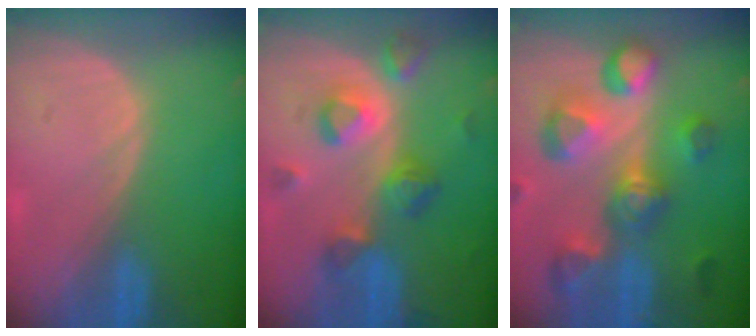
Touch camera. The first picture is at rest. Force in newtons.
{"total": 7.9, "press": 7.7, "slide": 2.0}
{"total": 11.2, "press": 10.0, "slide": 5.0}